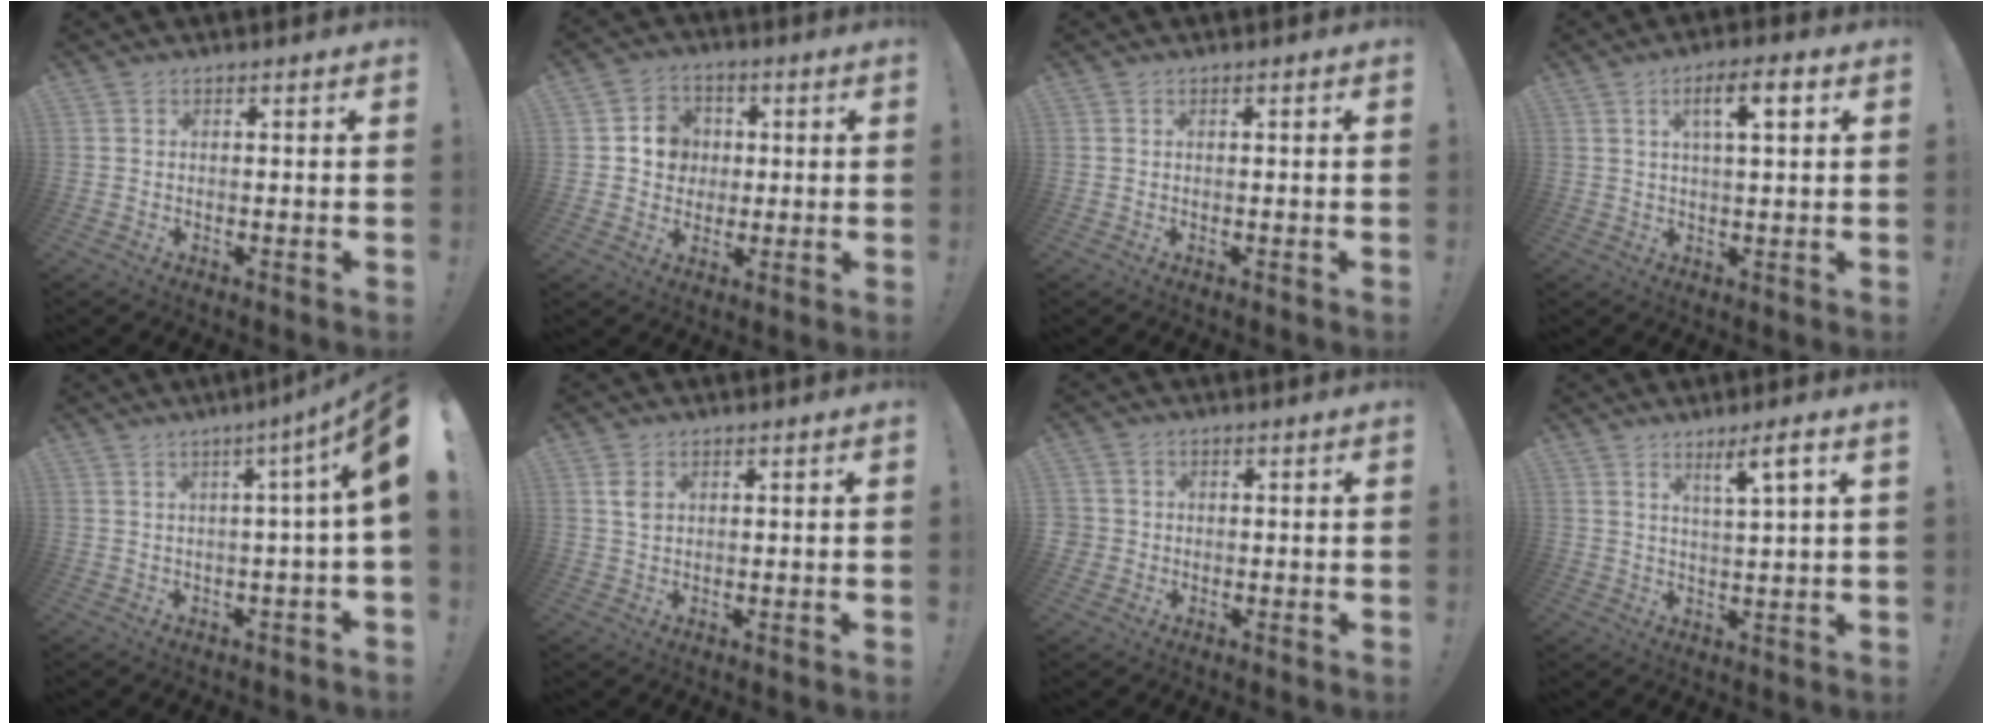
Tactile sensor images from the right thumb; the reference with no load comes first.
{"total": 8.4, "force": [1.2, 7.8, 2.9], "torque": [-0.033, 0.000, 0.027]}
{"total": 0.0}
{"total": 7.7, "force": [2.7, 2.0, 6.9], "torque": [-0.105, -0.003, 0.037]}
{"total": 7.1, "force": [1.2, -0.7, 7.0], "torque": [-0.096, -0.024, 0.014]}
{"total": 3.1, "force": [1.2, 2.0, 2.0], "torque": [-0.031, 0.002, 0.021]}
{"total": 2.5, "force": [-0.1, 2.4, 0.5], "torque": [-0.006, 0.006, -0.001]}
{"total": 6.1, "force": [3.4, -0.4, 5.0], "torque": [-0.071, -0.016, 0.047]}